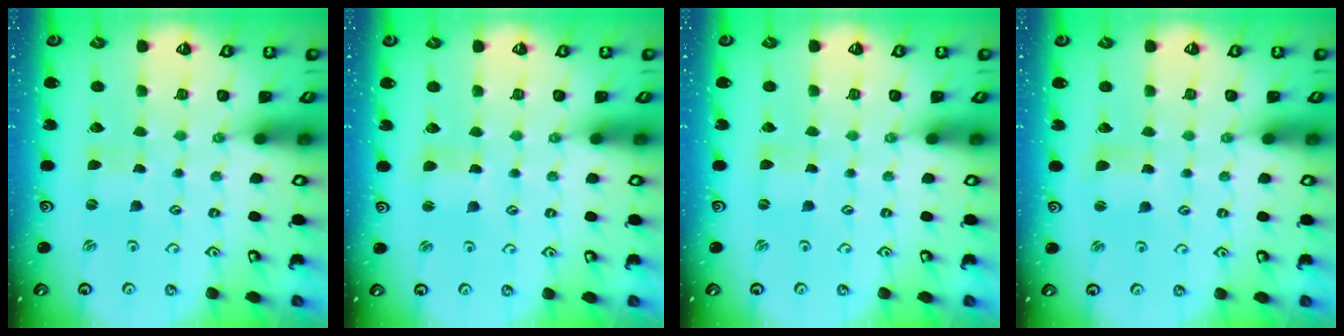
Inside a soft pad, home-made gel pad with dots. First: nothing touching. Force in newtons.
{"total": 1.6, "press": 1.6, "slide": 0.4}
{"total": 0.0}
{"total": 2.9, "press": 2.9, "slide": 0.3}